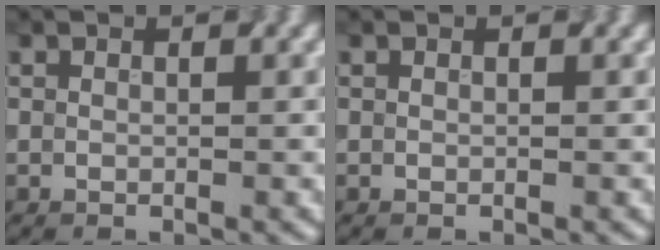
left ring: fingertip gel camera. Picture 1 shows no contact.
{"total": 0.0}